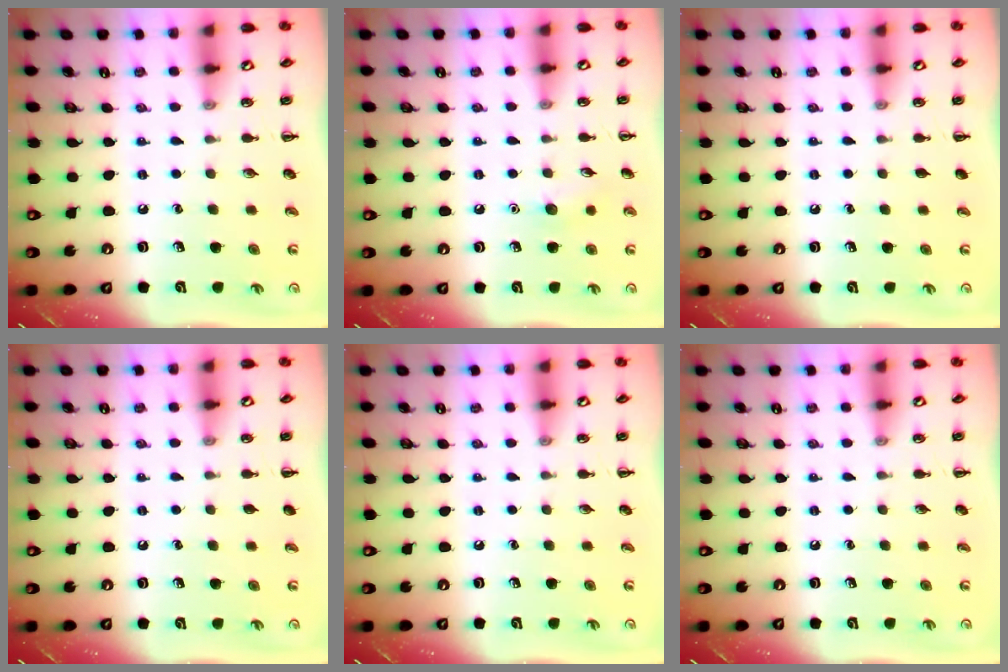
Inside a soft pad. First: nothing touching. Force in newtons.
{"total": 6.3, "press": 6.1, "slide": 1.6}
{"total": 0.0}
{"total": 0.0}
{"total": 0.0}
{"total": 0.0}